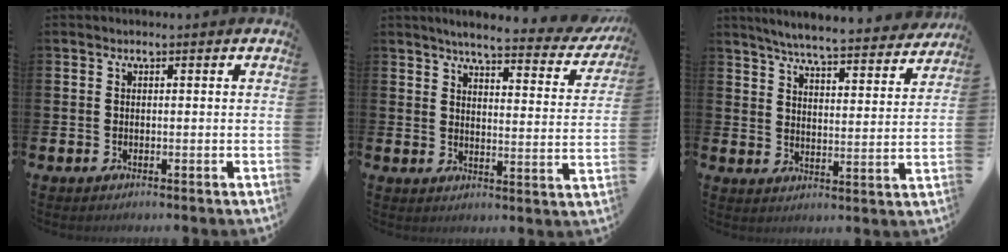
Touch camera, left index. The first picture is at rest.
{"total": 4.8, "force": [4.3, 0.5, 2.1], "torque": [-0.051, -0.035, 0.066]}
{"total": 6.2, "force": [5.9, 0.2, 2.0], "torque": [-0.055, -0.045, 0.099]}